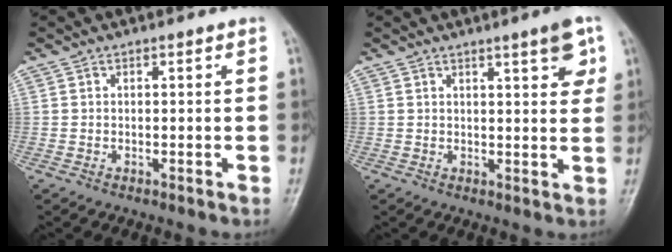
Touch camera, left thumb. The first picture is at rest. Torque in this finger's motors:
{"motor_torque": [-0.08, 0.16, -0.16, -0.20, 0.06]}